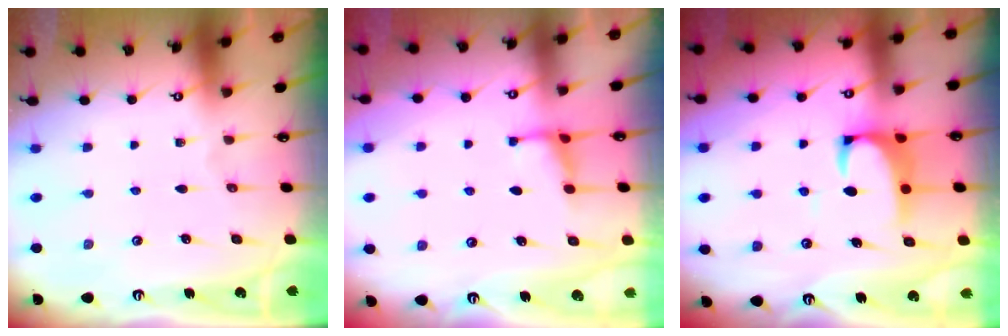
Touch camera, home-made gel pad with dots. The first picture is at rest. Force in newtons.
{"total": 4.4, "press": 4.4, "slide": 0.2}
{"total": 2.4, "press": 2.2, "slide": 1.0}